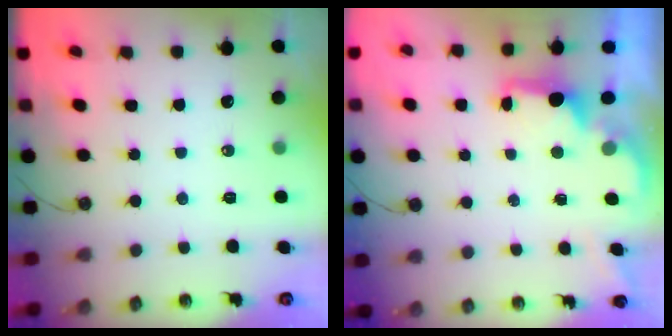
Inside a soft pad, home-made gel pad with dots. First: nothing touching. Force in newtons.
{"total": 2.0, "press": 1.9, "slide": 0.8}